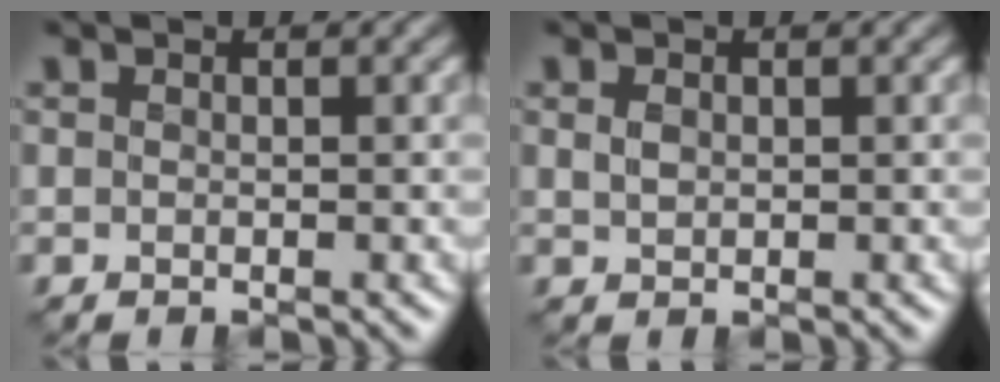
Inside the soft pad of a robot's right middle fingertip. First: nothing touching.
{"total": 0.7, "force": [0.1, 0.6, 0.5], "torque": [-0.013, -0.003, 0.006]}